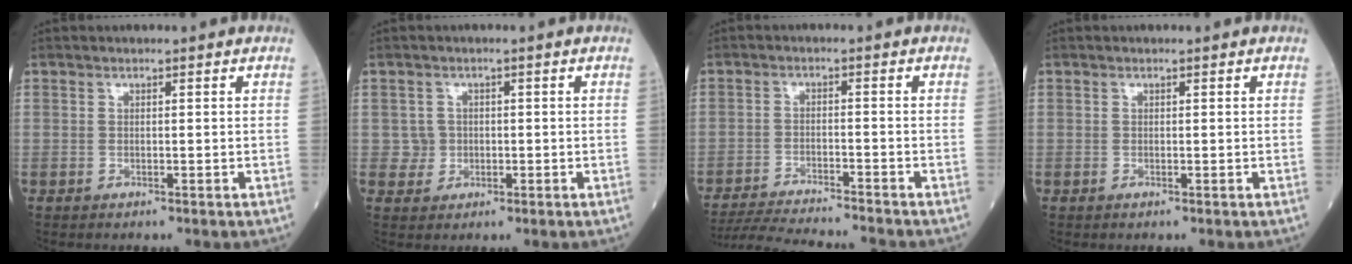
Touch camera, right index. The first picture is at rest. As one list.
[{"total": 2.3, "force": [-0.2, 2.3, 0.2], "torque": [0.003, 0.007, -0.002]}, {"total": 12.9, "force": [-12.2, -0.5, 4.3], "torque": [-0.061, -0.016, -0.191]}, {"total": 0.0}]